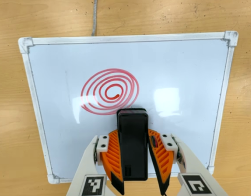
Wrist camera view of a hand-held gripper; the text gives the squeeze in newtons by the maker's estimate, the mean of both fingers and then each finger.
{"total": 8.3, "left": 6.1, "right": 10.4}